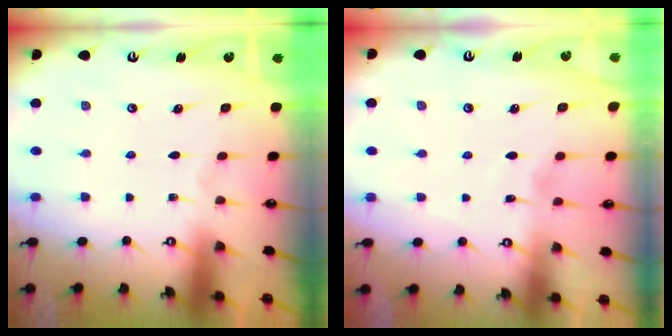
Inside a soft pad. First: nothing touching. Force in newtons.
{"total": 2.3, "press": 2.3, "slide": 0.3}